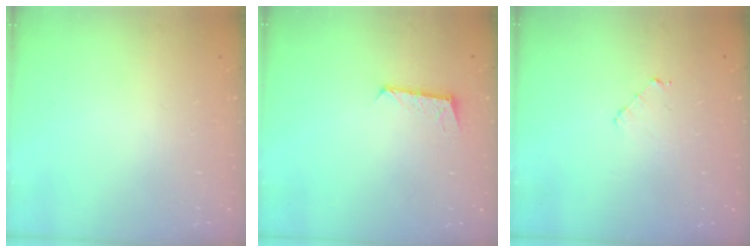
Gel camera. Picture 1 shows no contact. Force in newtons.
{"total": 6.1, "press": 6.0, "slide": 0.4}
{"total": 3.5, "press": 3.5, "slide": 0.3}